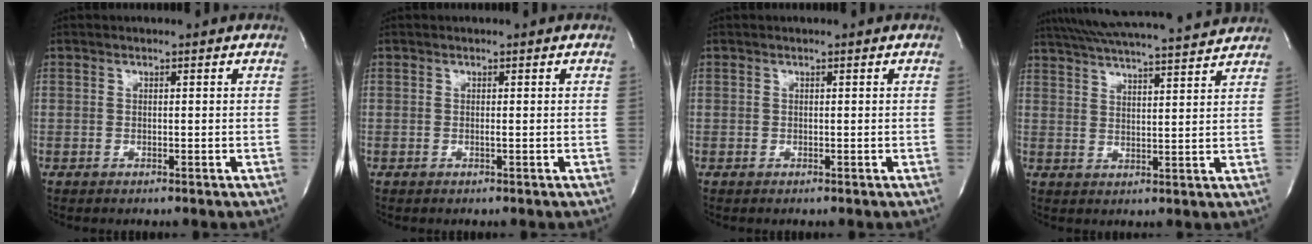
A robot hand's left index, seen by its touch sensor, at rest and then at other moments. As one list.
[{"total": 0.0}, {"total": 0.0}, {"total": 18.4, "force": [17.0, 0.8, 7.1], "torque": [-0.128, 0.016, 0.239]}]